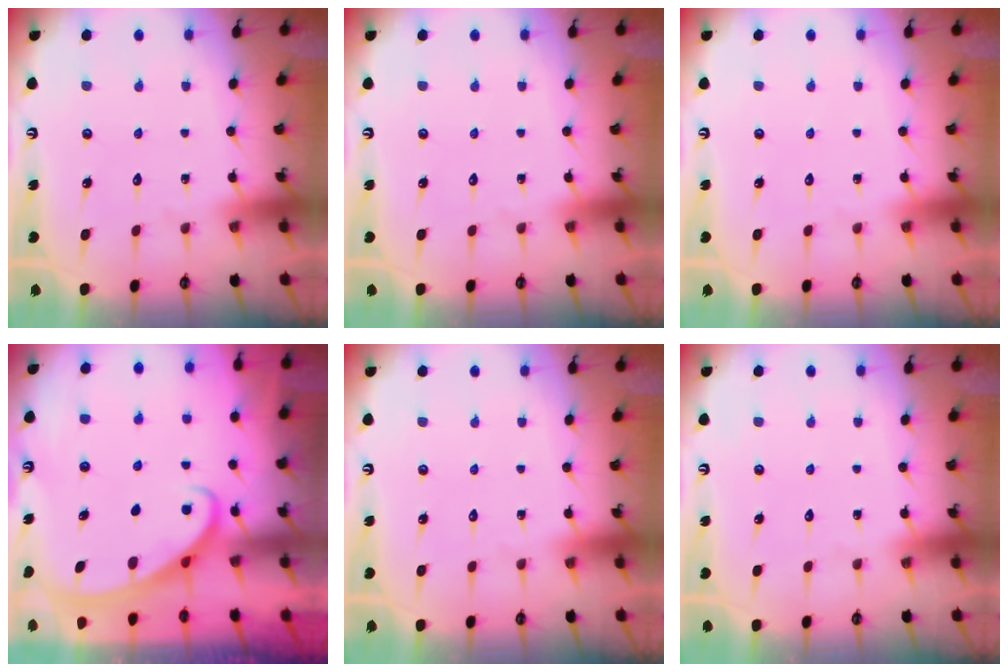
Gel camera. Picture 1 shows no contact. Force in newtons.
{"total": 0.0}
{"total": 0.0}
{"total": 2.6, "press": 2.6, "slide": 0.4}
{"total": 0.0}
{"total": 0.0}